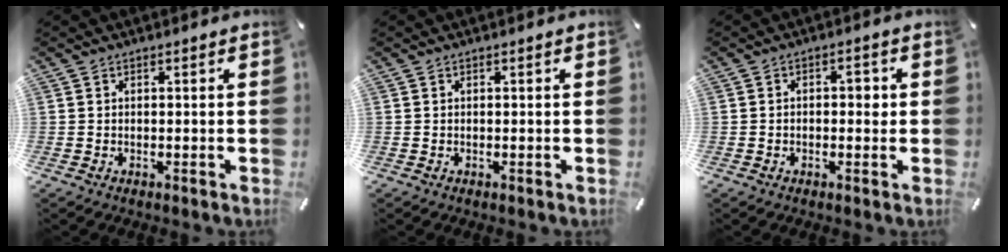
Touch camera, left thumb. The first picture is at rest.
{"total": 0.0}
{"total": 2.9, "force": [-0.2, 1.8, 2.3], "torque": [-0.029, 0.004, -0.012]}